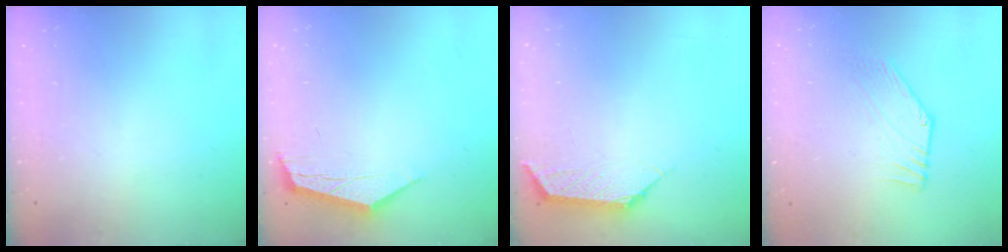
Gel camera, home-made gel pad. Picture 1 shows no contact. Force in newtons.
{"total": 6.5, "press": 6.5, "slide": 0.3}
{"total": 2.8, "press": 2.8, "slide": 0.3}
{"total": 2.7, "press": 2.7, "slide": 0.2}